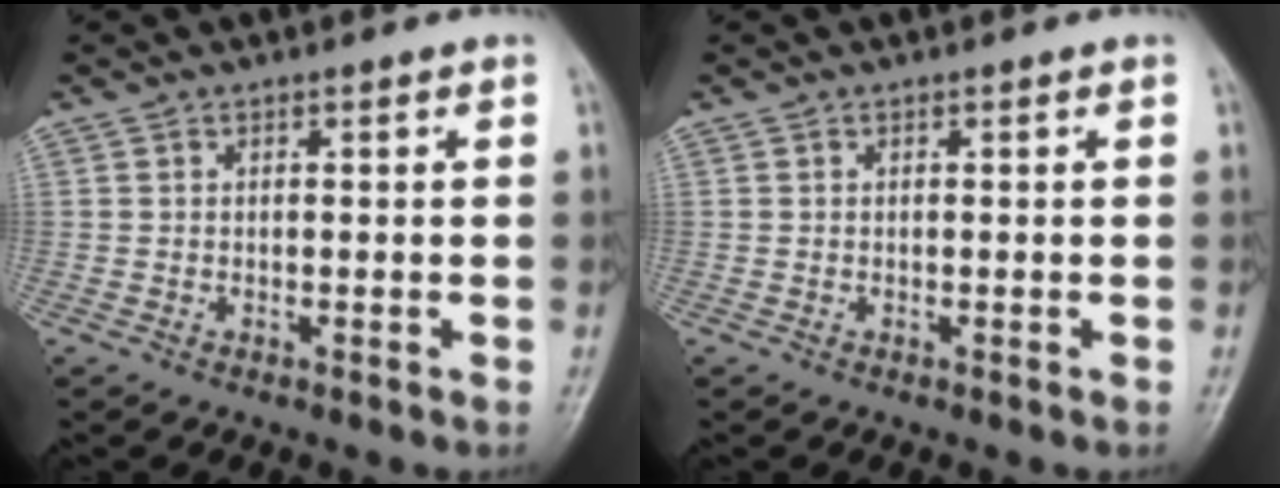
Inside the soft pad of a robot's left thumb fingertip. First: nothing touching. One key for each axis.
{"total": 0.0}